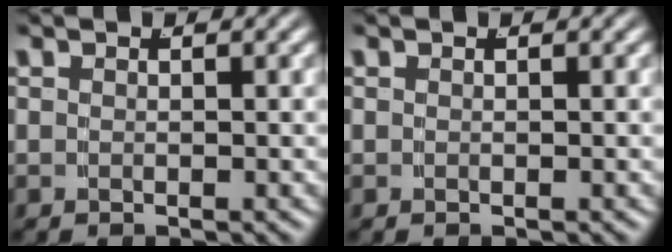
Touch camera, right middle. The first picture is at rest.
{"total": 0.0}